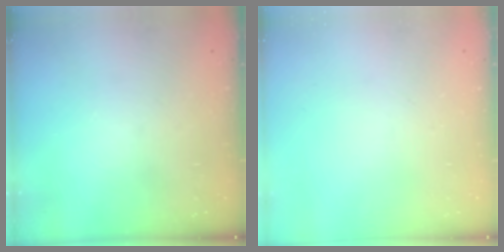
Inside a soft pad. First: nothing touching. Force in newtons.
{"total": 0.0}